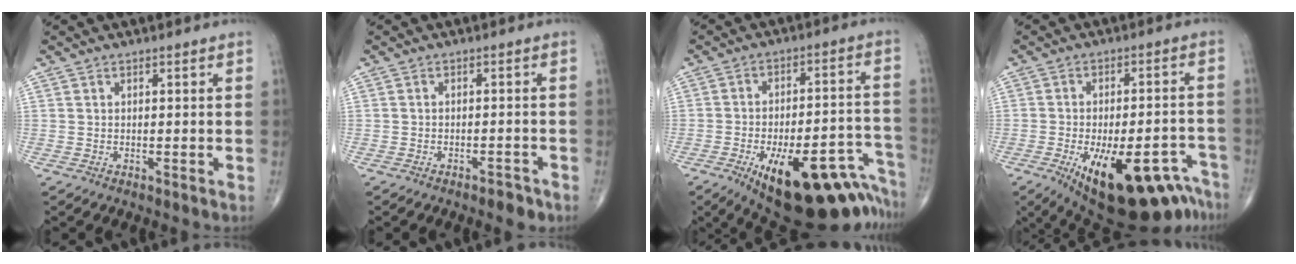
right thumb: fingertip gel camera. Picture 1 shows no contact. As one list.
[{"total": 2.5, "force": [-1.8, 1.1, 1.3], "torque": [-0.016, 0.010, -0.024]}, {"total": 25.6, "force": [-15.4, 9.7, 18.0], "torque": [-0.160, 0.077, -0.206]}, {"total": 21.4, "force": [-12.8, 8.1, 15.1], "torque": [-0.154, 0.052, -0.173]}]